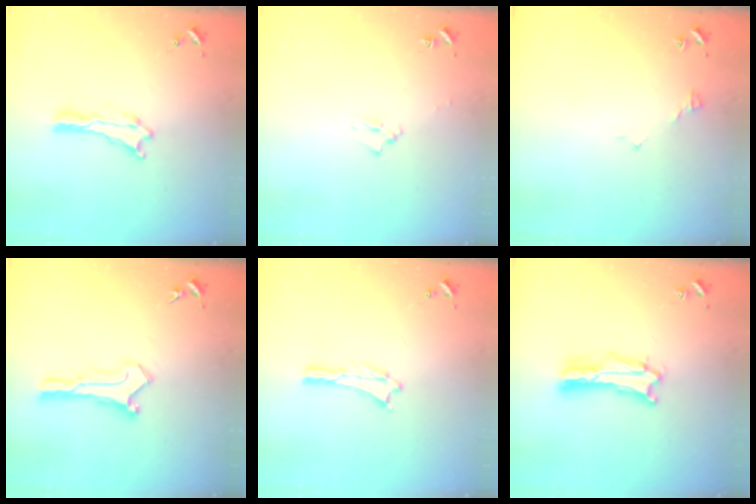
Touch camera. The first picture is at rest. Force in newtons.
{"total": 2.0, "press": 2.0, "slide": 0.3}
{"total": 2.9, "press": 2.9, "slide": 0.3}
{"total": 0.0}
{"total": 0.5, "press": 0.5, "slide": 0.2}
{"total": 2.0, "press": 2.0, "slide": 0.3}